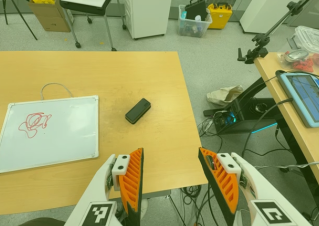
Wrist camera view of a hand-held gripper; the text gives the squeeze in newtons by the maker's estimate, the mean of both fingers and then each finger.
{"total": 0.0}